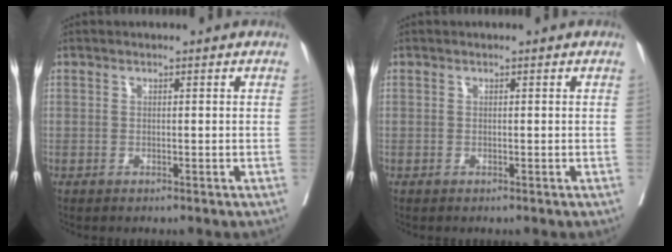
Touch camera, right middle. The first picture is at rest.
{"total": 0.0}